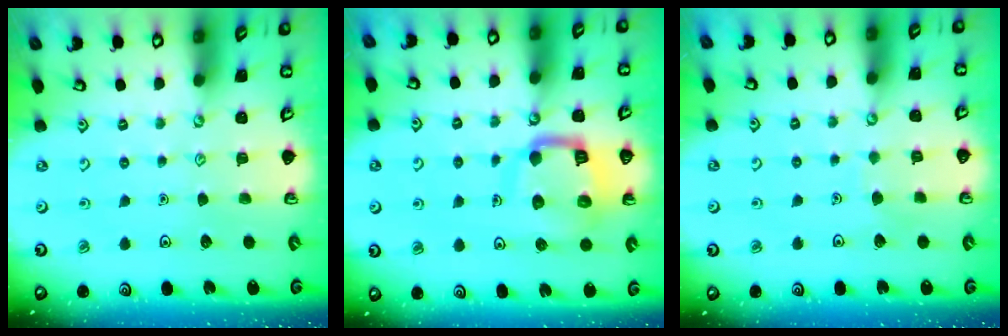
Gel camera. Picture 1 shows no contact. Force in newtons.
{"total": 11.8, "press": 11.7, "slide": 1.3}
{"total": 3.3, "press": 3.3, "slide": 0.5}